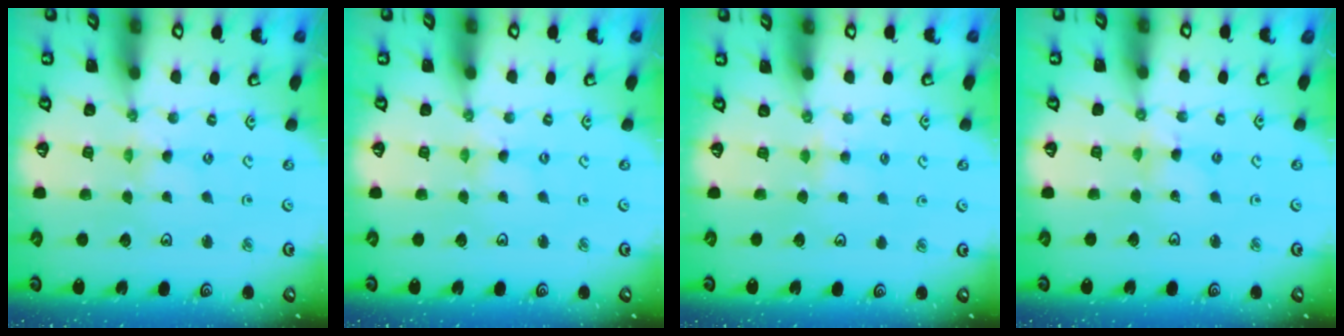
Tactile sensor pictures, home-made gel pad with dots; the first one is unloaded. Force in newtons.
{"total": 0.6, "press": 0.6, "slide": 0.1}
{"total": 4.4, "press": 4.3, "slide": 0.7}
{"total": 2.0, "press": 2.0, "slide": 0.3}